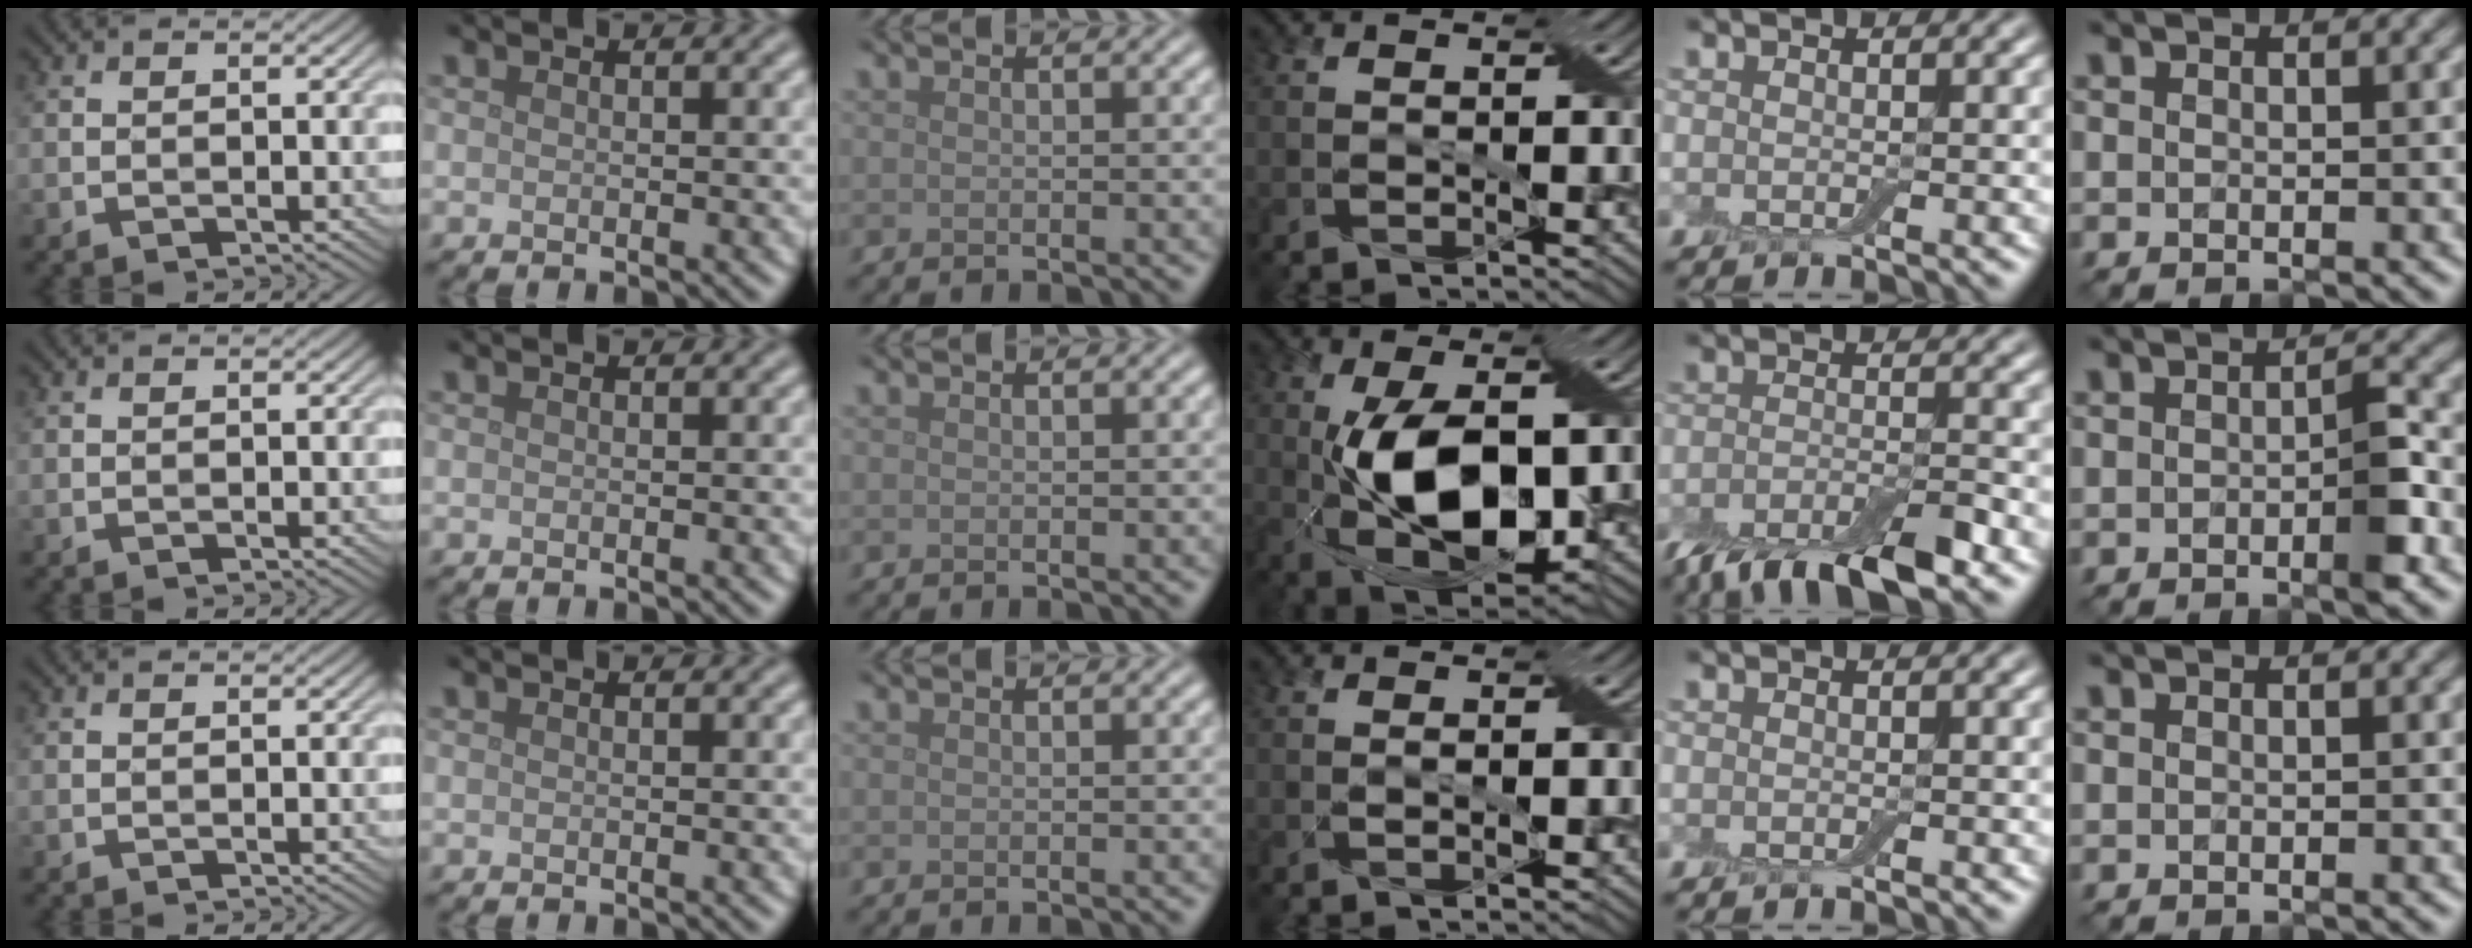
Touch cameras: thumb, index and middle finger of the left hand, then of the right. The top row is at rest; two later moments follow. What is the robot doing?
{"motion": "pour", "object": "cup"}